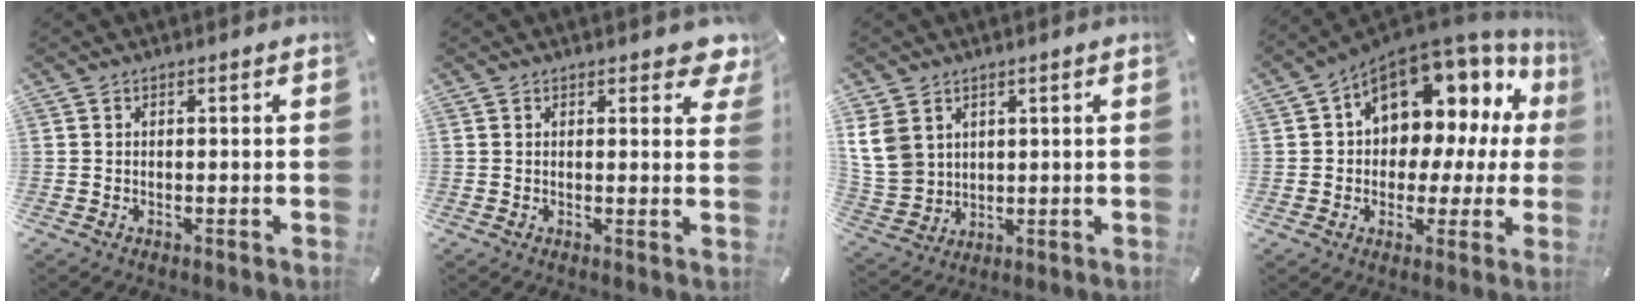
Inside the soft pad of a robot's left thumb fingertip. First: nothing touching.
{"total": 3.7, "force": [2.5, 1.8, 2.1], "torque": [-0.018, -0.012, 0.038]}
{"total": 9.1, "force": [3.8, 7.6, 3.3], "torque": [-0.107, -0.011, 0.072]}
{"total": 13.1, "force": [6.3, 9.0, 7.2], "torque": [-0.093, -0.057, 0.107]}